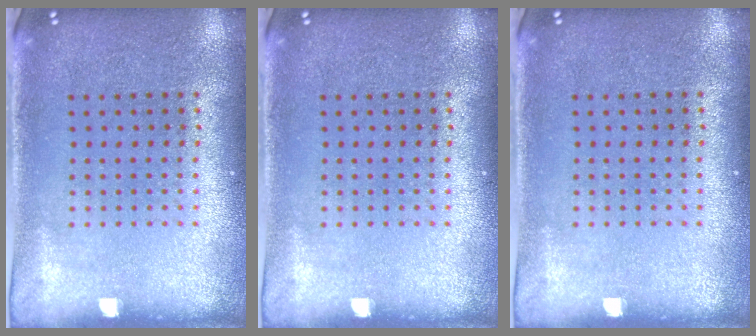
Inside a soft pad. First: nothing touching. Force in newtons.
{"total": 0.0}
{"total": 0.0}